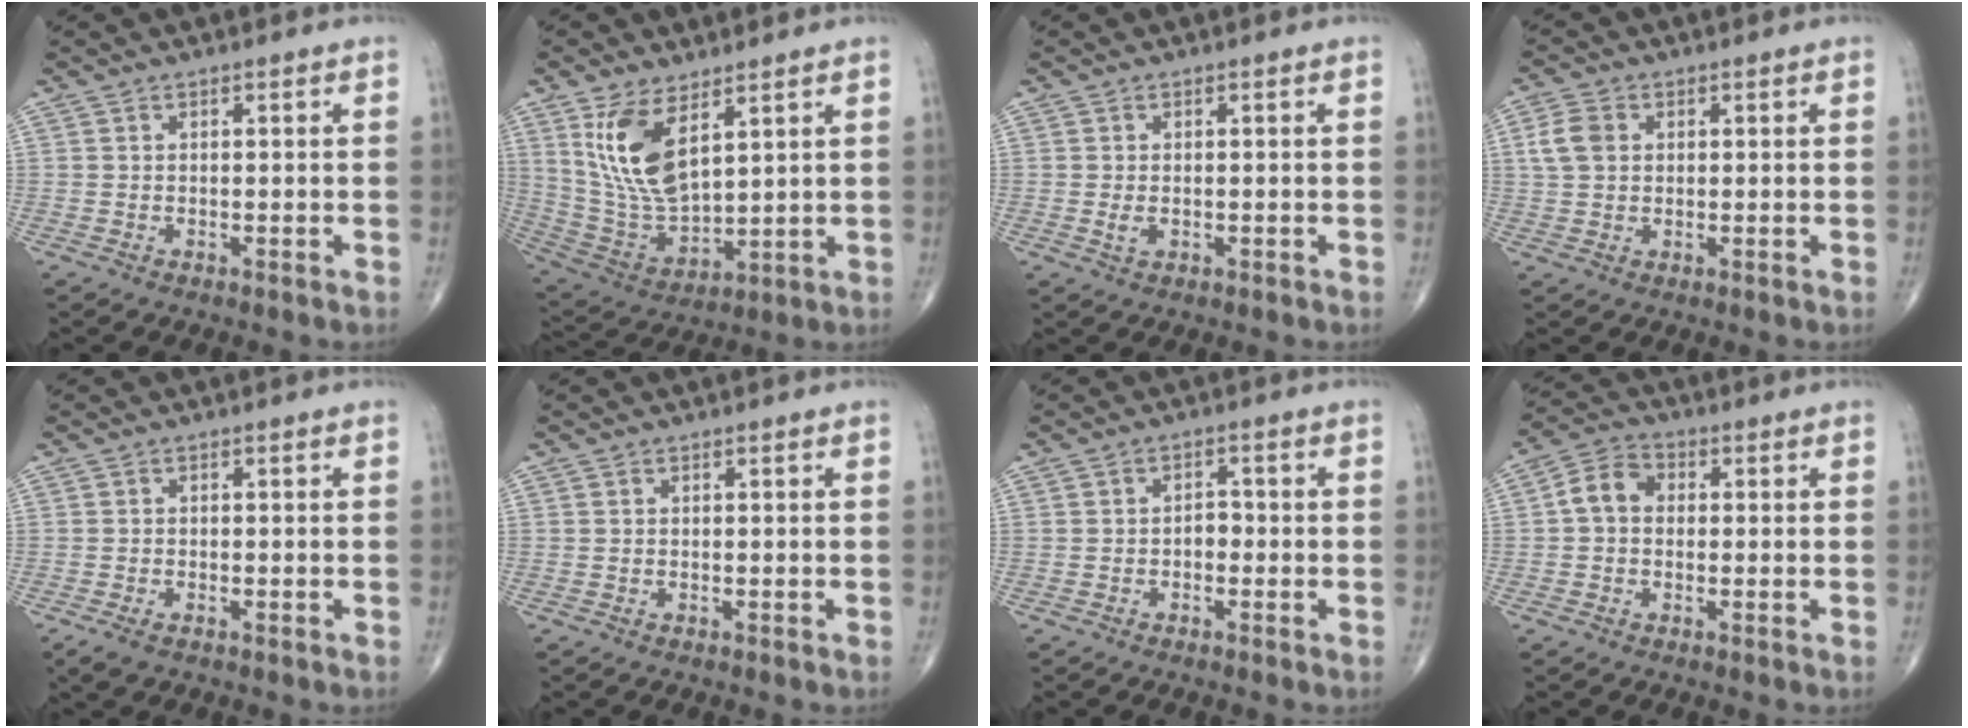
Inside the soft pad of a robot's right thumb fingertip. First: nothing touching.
{"total": 13.5, "force": [6.1, 6.2, 10.3], "torque": [-0.197, -0.029, 0.139]}
{"total": 1.7, "force": [-0.2, 1.0, 1.3], "torque": [-0.025, 0.000, -0.002]}
{"total": 5.0, "force": [1.1, 3.8, 3.0], "torque": [-0.059, 0.006, 0.019]}
{"total": 2.5, "force": [-1.4, 1.2, 1.6], "torque": [-0.037, -0.004, -0.023]}
{"total": 0.0}
{"total": 2.2, "force": [-0.7, 1.5, 1.4], "torque": [-0.007, 0.011, -0.017]}
{"total": 6.0, "force": [0.2, 4.6, 3.8], "torque": [-0.060, 0.021, -0.006]}